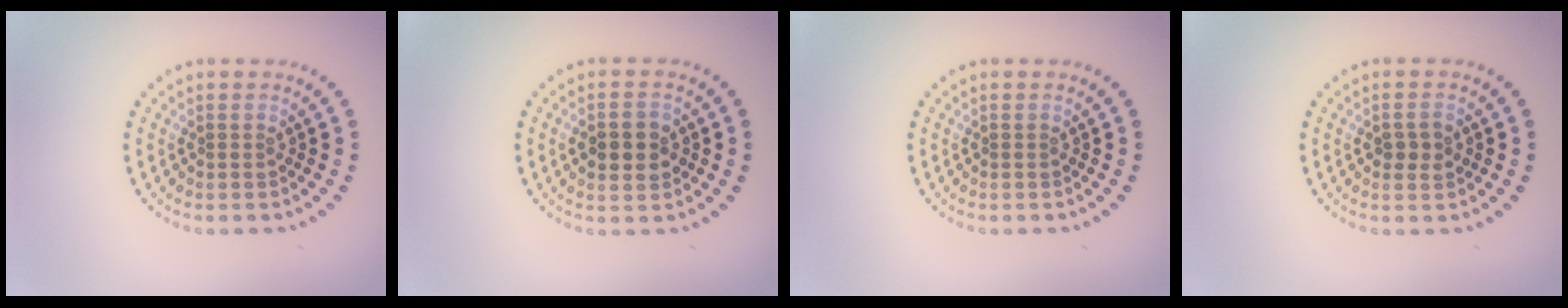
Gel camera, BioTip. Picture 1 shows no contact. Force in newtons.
{"total": 3.2, "press": 3.2, "slide": 0.2}
{"total": 0.0}
{"total": 1.6, "press": 1.5, "slide": 0.2}